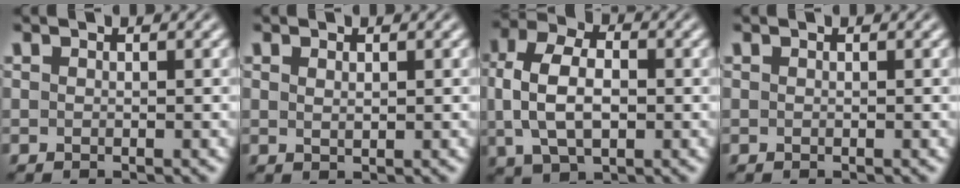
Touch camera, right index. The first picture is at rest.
{"total": 0.9, "force": [0.4, -0.7, 0.3], "torque": [-0.001, -0.008, 0.017]}
{"total": 7.0, "force": [0.3, 4.8, 5.1], "torque": [-0.113, -0.007, 0.012]}
{"total": 0.0}